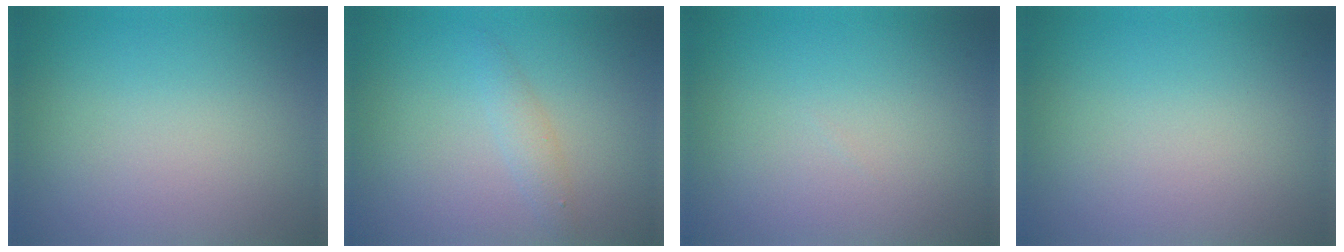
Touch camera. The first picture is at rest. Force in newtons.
{"total": 1.4, "press": 1.4, "slide": 0.0}
{"total": 0.0}
{"total": 0.0}